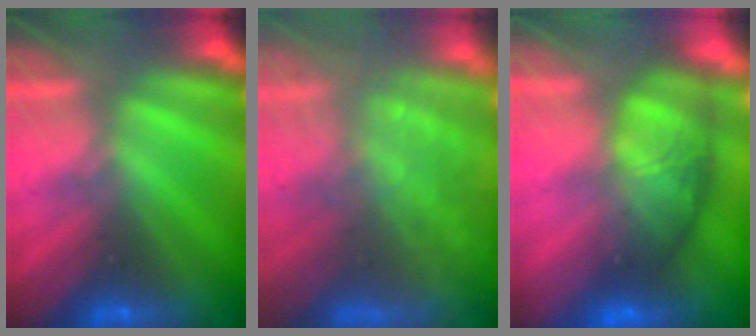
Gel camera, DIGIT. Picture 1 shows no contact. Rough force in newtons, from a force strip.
{"total": 7.7}
{"total": 7.6}